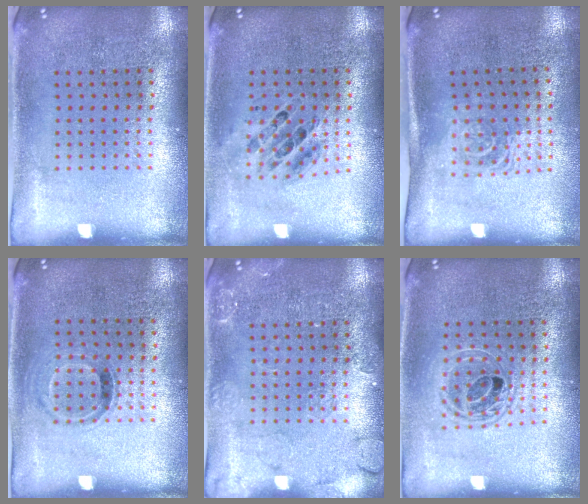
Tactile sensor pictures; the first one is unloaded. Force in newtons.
{"total": 0.7, "press": 0.7, "slide": 0.1}
{"total": 1.7, "press": 1.3, "slide": 1.1}
{"total": 0.8, "press": 0.7, "slide": 0.4}
{"total": 2.4, "press": 2.4, "slide": 0.4}
{"total": 1.6, "press": 1.3, "slide": 0.8}